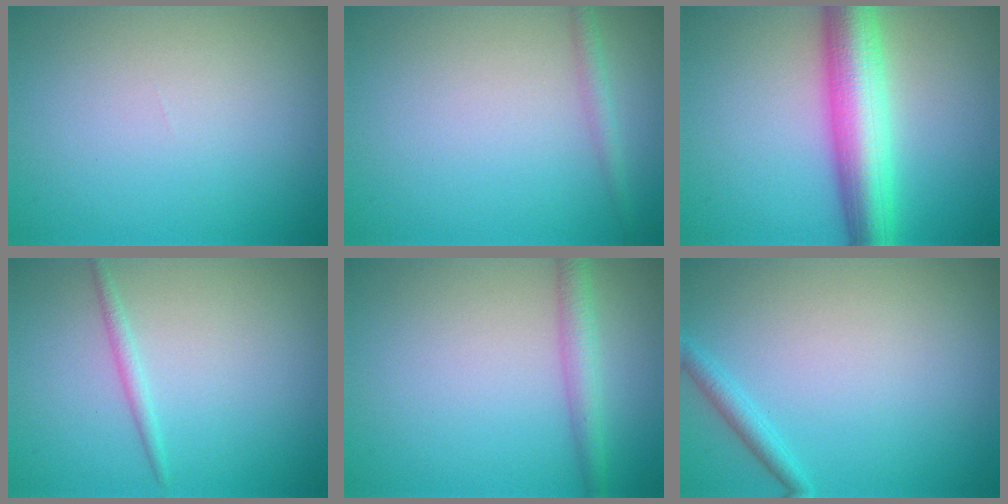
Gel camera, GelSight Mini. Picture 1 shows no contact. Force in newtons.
{"total": 1.3, "press": 1.3, "slide": 0.1}
{"total": 7.9, "press": 7.9, "slide": 0.2}
{"total": 1.1, "press": 1.1, "slide": 0.0}
{"total": 2.5, "press": 2.5, "slide": 0.1}
{"total": 1.4, "press": 1.4, "slide": 0.1}